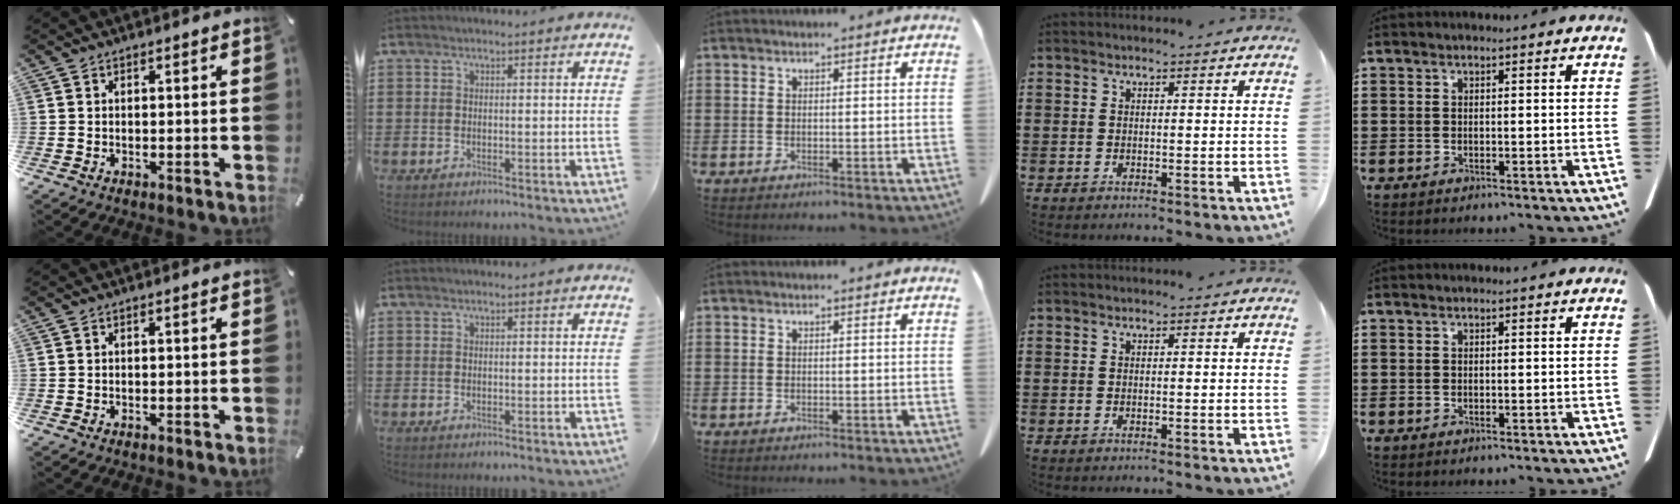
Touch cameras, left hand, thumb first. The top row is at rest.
{}